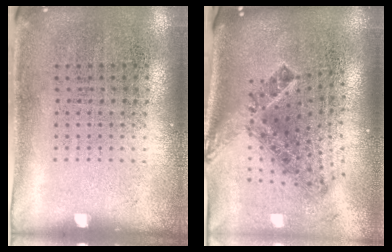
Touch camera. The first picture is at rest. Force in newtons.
{"total": 2.2, "press": 1.4, "slide": 1.7}